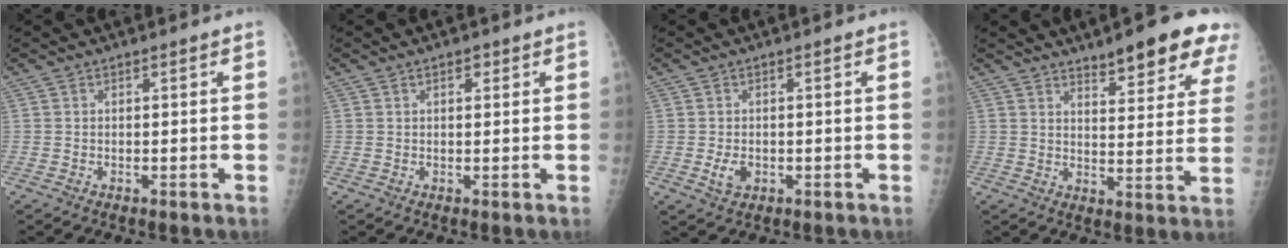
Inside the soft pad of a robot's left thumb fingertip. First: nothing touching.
{"total": 1.5, "force": [0.8, 0.8, 1.0], "torque": [-0.009, -0.001, 0.011]}
{"total": 2.9, "force": [-0.6, 2.0, 2.0], "torque": [-0.033, -0.001, -0.007]}
{"total": 12.7, "force": [8.9, 3.5, 8.4], "torque": [-0.072, -0.047, 0.114]}